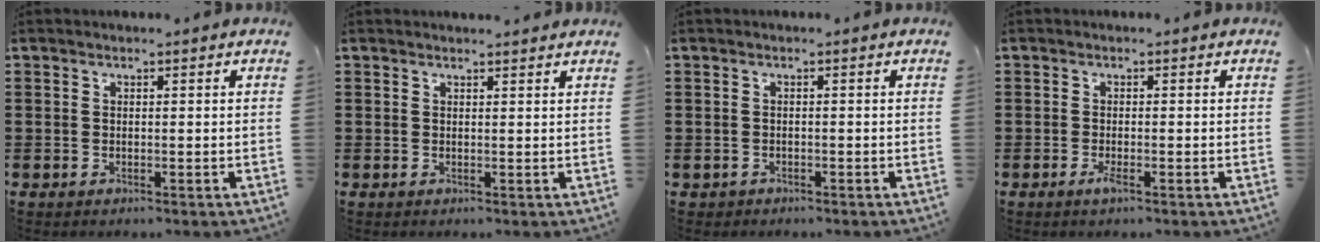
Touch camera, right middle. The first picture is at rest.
{"total": 0.8, "force": [0.8, 0.0, 0.2], "torque": [0.003, -0.005, 0.013]}
{"total": 0.5, "force": [-0.5, 0.2, 0.0], "torque": [-0.003, 0.002, -0.011]}
{"total": 1.5, "force": [-0.7, 0.2, 1.4], "torque": [-0.030, -0.005, -0.014]}